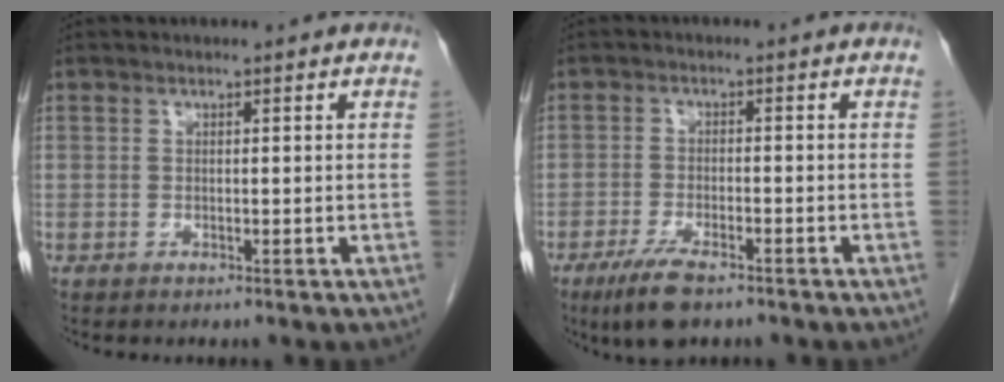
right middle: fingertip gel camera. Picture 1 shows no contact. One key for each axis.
{"total": 6.3, "fx": -4.3, "fy": 1.6, "fz": 4.2, "tx": -0.086, "ty": -0.013, "tz": -0.075}